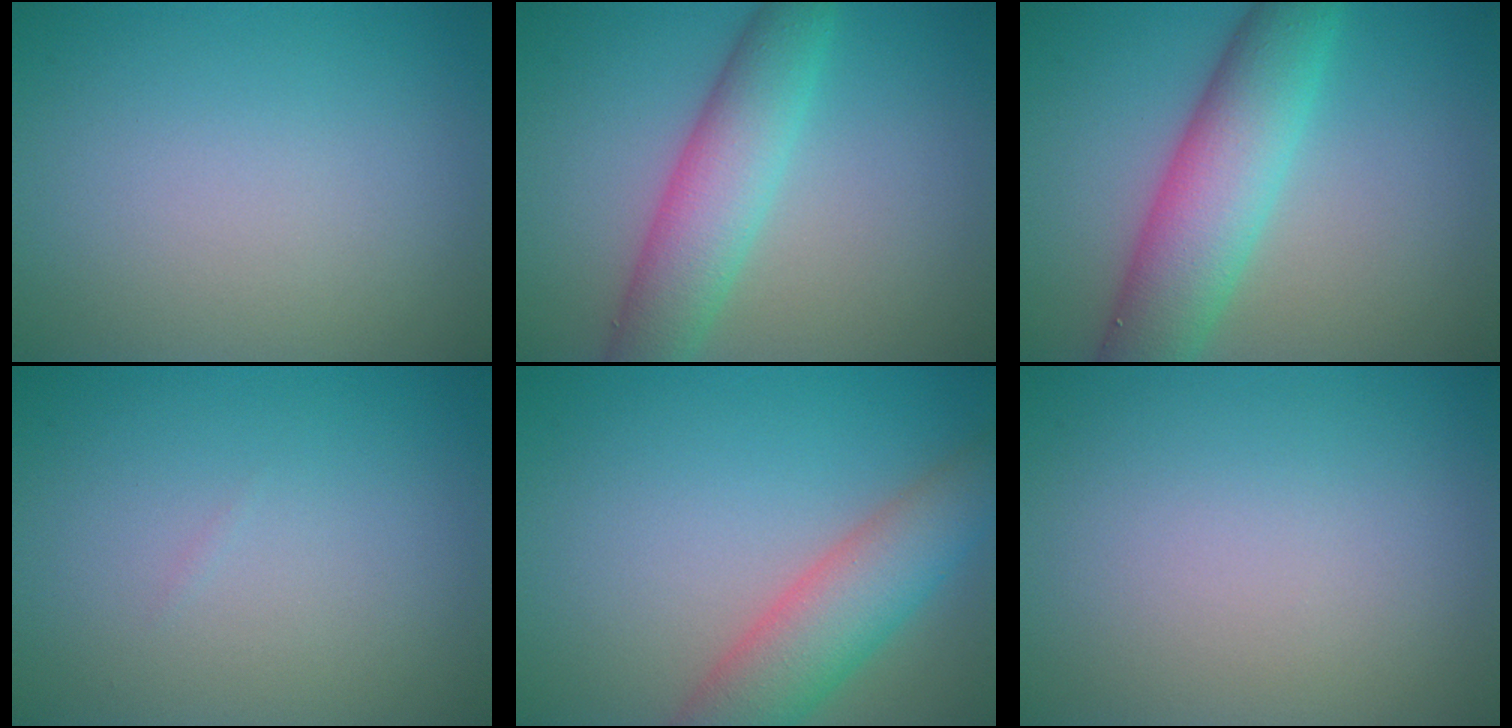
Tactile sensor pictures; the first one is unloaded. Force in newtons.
{"total": 5.7, "press": 5.7, "slide": 0.2}
{"total": 7.5, "press": 7.5, "slide": 0.4}
{"total": 0.0}
{"total": 6.0, "press": 5.9, "slide": 0.4}
{"total": 0.0}